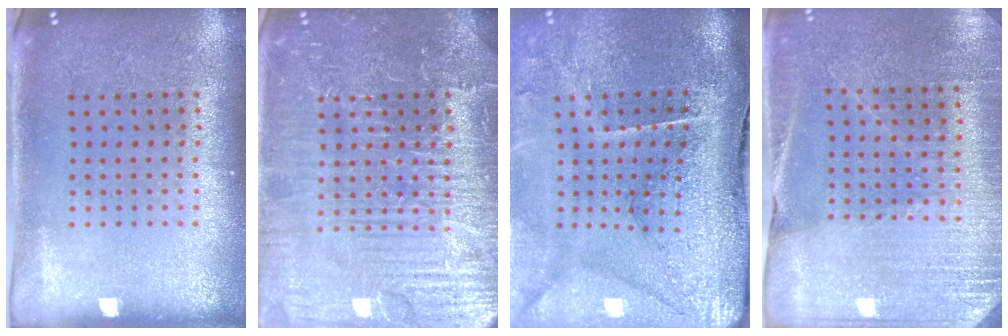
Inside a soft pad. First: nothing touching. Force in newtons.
{"total": 7.7, "press": 7.7, "slide": 0.9}
{"total": 4.8, "press": 3.8, "slide": 3.0}
{"total": 2.7, "press": 2.6, "slide": 0.3}